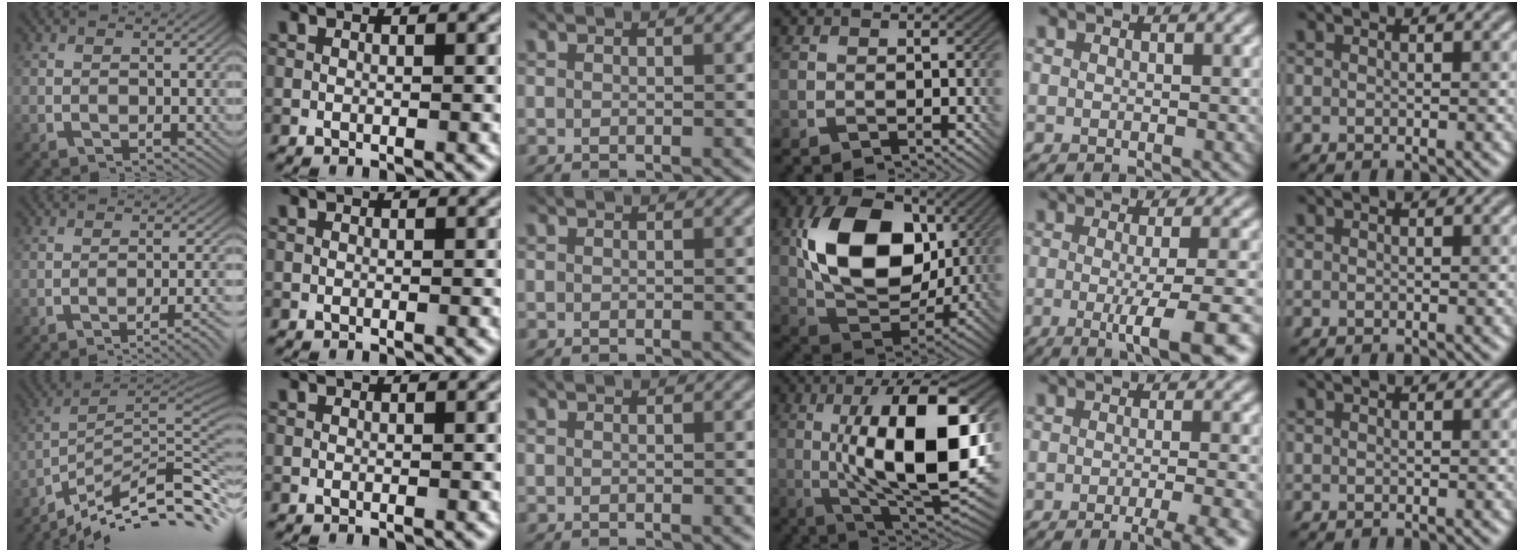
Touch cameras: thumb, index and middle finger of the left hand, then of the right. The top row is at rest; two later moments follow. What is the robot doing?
{"motion": "screw", "object": "bottle cap"}